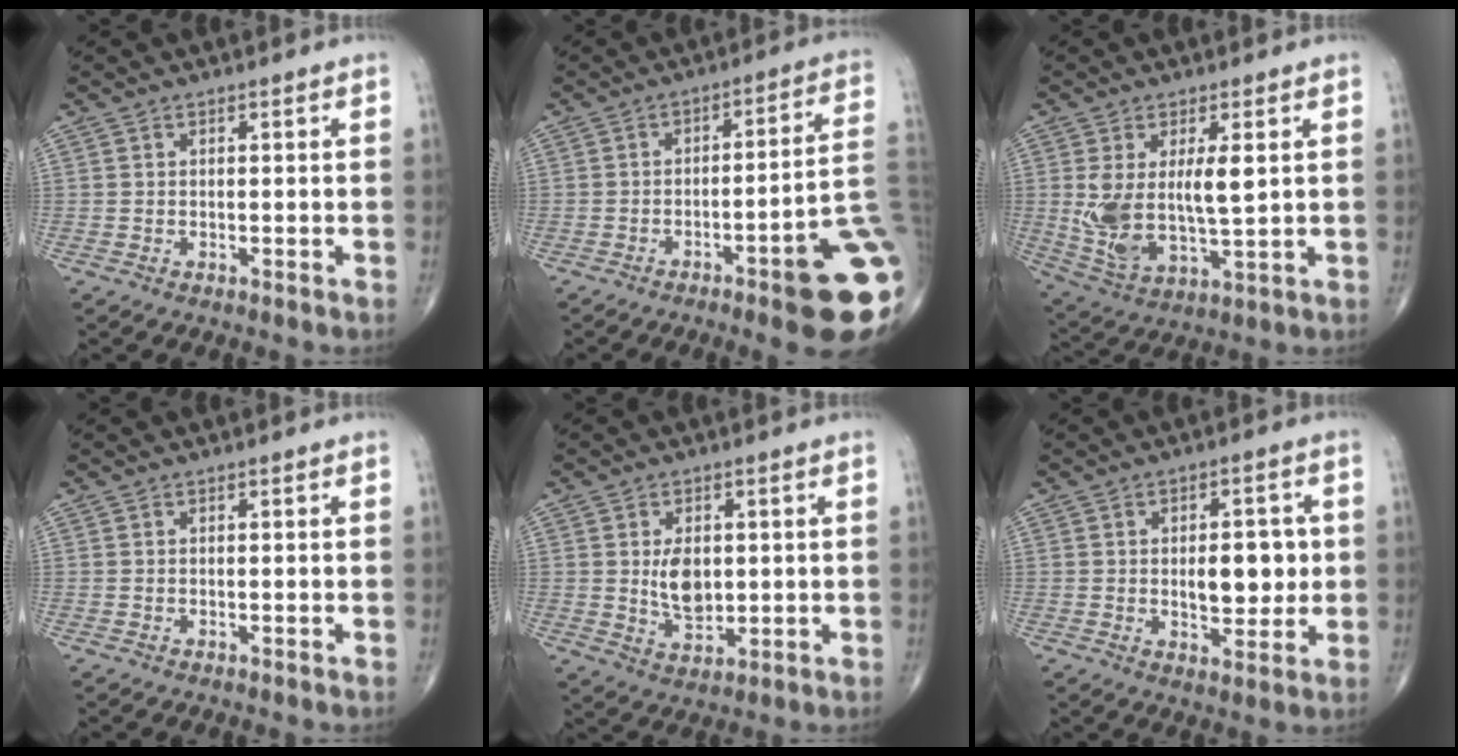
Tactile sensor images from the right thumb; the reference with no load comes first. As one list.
[{"total": 16.7, "force": [-5.8, 2.6, 15.4], "torque": [-0.137, 0.034, -0.073]}, {"total": 12.1, "force": [1.9, 5.0, 10.8], "torque": [-0.211, -0.021, 0.048]}, {"total": 0.0}, {"total": 6.8, "force": [0.7, 4.2, 5.3], "torque": [-0.074, -0.012, 0.021]}, {"total": 8.9, "force": [0.4, 4.5, 7.6], "torque": [-0.081, -0.005, 0.012]}]